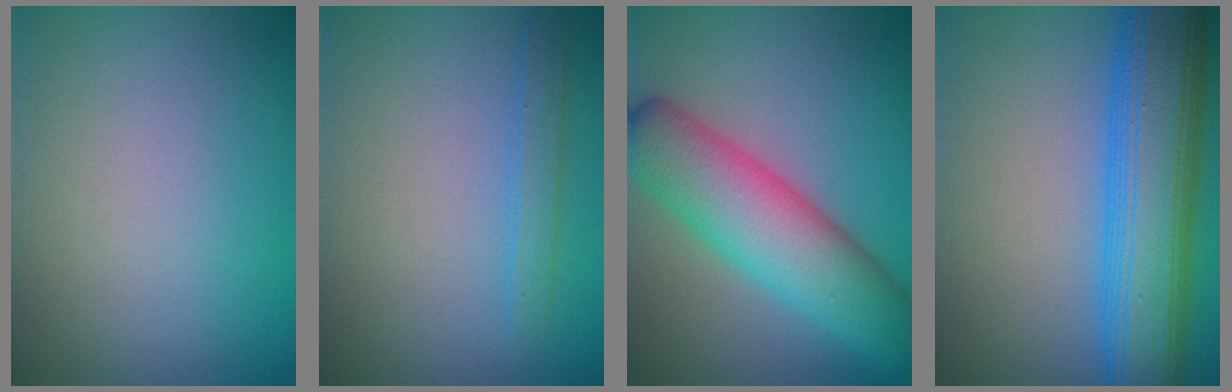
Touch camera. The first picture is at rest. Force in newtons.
{"total": 1.6, "press": 1.6, "slide": 0.0}
{"total": 8.3, "press": 8.3, "slide": 0.2}
{"total": 10.0, "press": 10.0, "slide": 0.1}